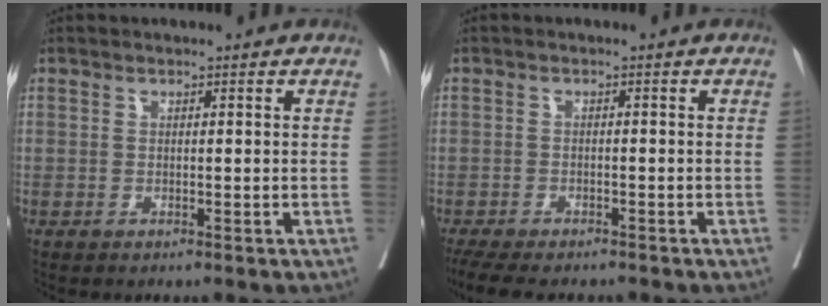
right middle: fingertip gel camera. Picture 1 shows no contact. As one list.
[{"total": 9.9, "force": [-8.2, 3.1, 4.5], "torque": [-0.073, -0.009, -0.120]}]